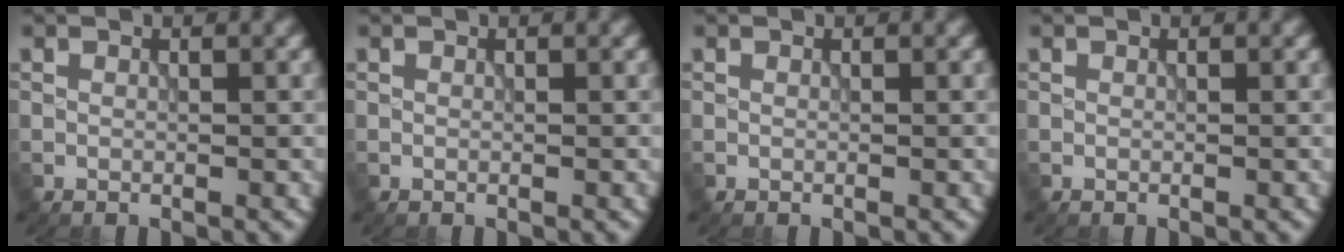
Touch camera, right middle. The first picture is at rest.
{"total": 0.0}
{"total": 0.0}
{"total": 0.0}